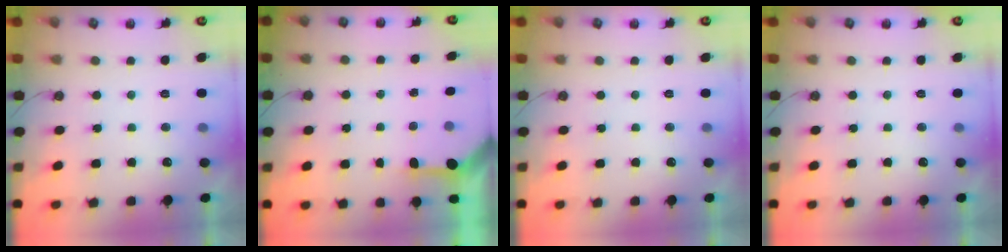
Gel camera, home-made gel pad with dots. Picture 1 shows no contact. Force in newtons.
{"total": 3.2, "press": 3.2, "slide": 0.3}
{"total": 0.0}
{"total": 0.0}